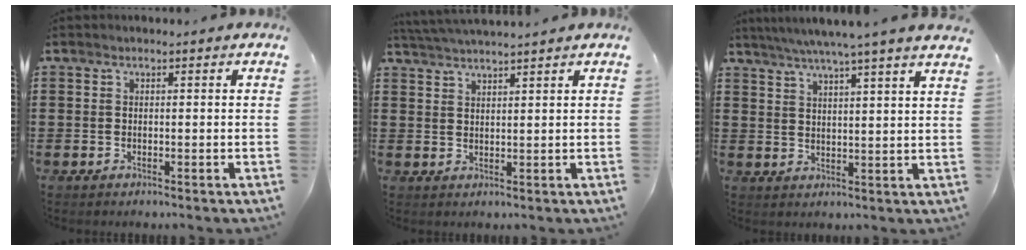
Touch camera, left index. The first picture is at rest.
{"total": 2.8, "force": [2.7, -0.7, 0.4], "torque": [-0.015, -0.006, 0.050]}
{"total": 5.2, "force": [4.5, -1.0, 2.4], "torque": [-0.060, -0.019, 0.078]}